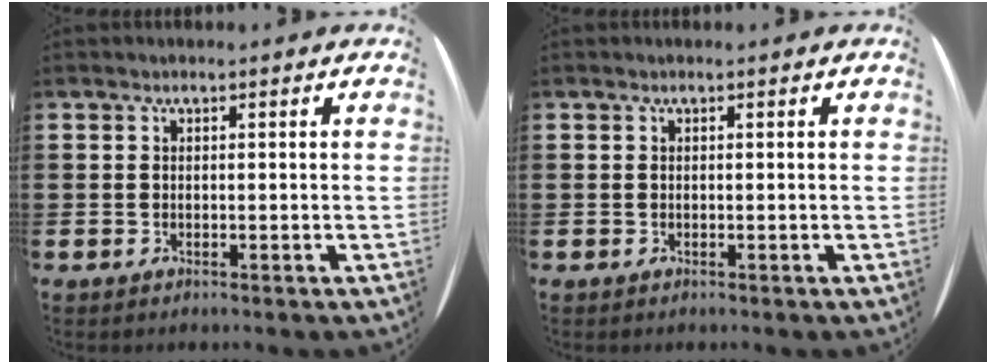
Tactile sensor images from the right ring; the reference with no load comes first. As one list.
[{"total": 0.0}]